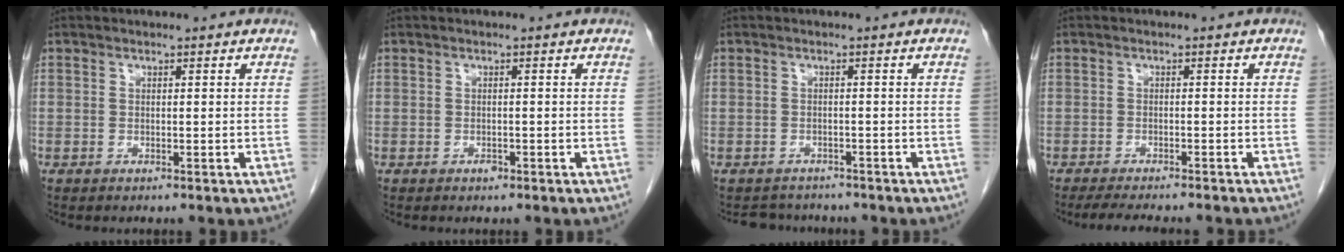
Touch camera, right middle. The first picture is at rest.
{"total": 0.8, "force": [-0.5, 0.4, 0.4], "torque": [-0.007, 0.002, -0.006]}
{"total": 3.4, "force": [-3.1, 1.2, -0.2], "torque": [-0.001, -0.003, -0.046]}
{"total": 8.2, "force": [-7.2, 0.7, 3.9], "torque": [-0.053, -0.016, -0.102]}